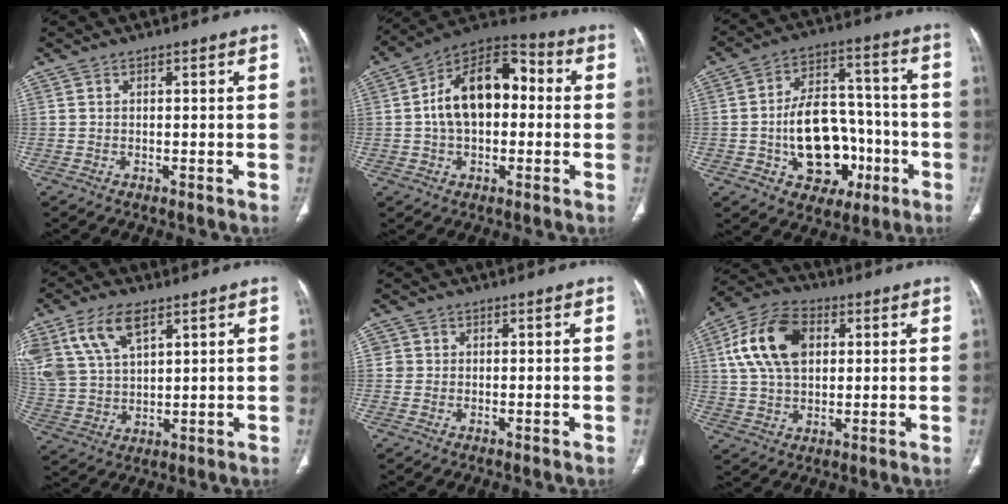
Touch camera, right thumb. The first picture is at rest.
{"total": 16.5, "force": [0.9, 10.2, 12.9], "torque": [-0.193, 0.042, 0.003]}
{"total": 17.5, "force": [-4.6, 11.9, 12.0], "torque": [-0.150, 0.049, -0.060]}
{"total": 13.0, "force": [7.0, 6.9, 8.6], "torque": [-0.169, -0.011, 0.144]}
{"total": 1.6, "force": [0.1, 1.6, 0.1], "torque": [0.008, 0.005, -0.001]}
{"total": 14.8, "force": [3.7, 9.5, 10.7], "torque": [-0.192, 0.012, 0.064]}